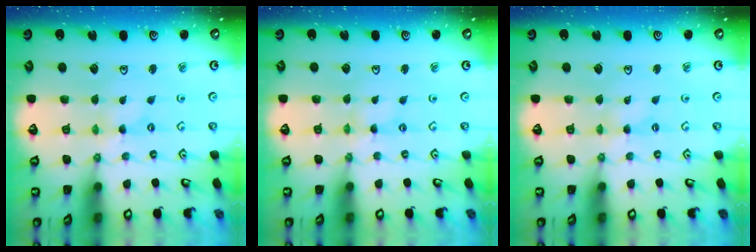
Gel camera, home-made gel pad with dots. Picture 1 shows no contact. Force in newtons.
{"total": 0.0}
{"total": 2.0, "press": 1.9, "slide": 0.3}